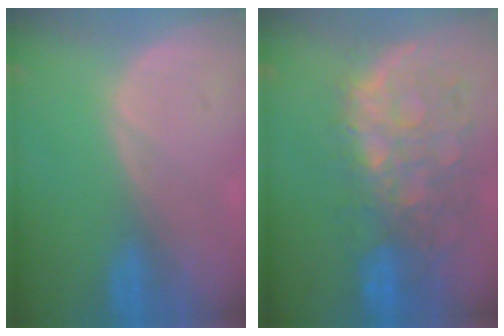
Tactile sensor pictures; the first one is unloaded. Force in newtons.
{"total": 11.2, "press": 9.7, "slide": 5.5}